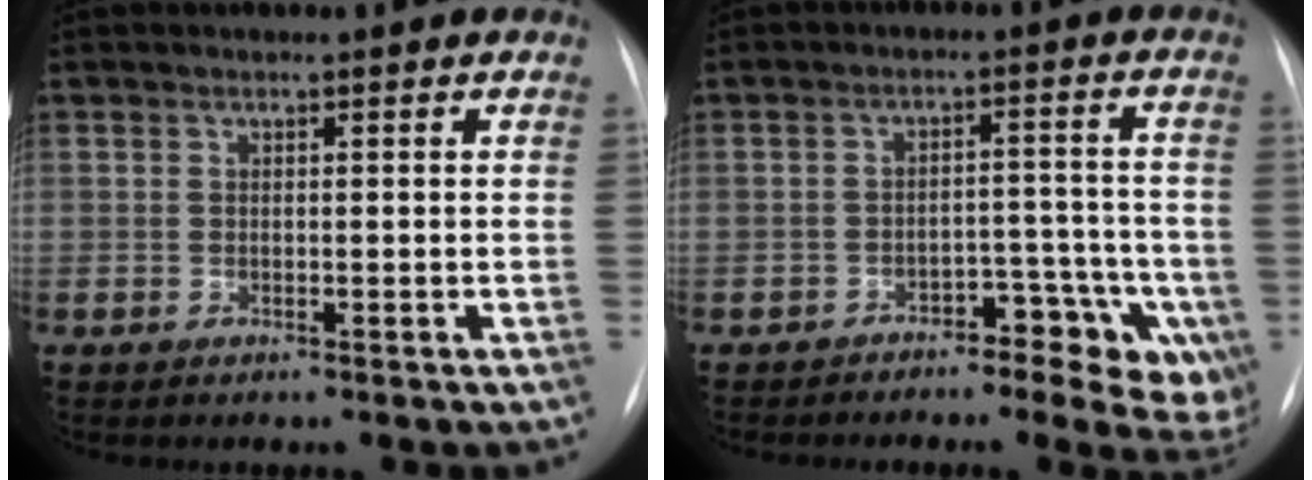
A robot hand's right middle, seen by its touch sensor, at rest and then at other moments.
{"total": 9.2, "force": [-5.5, 4.6, 5.8], "torque": [-0.043, 0.024, -0.078]}